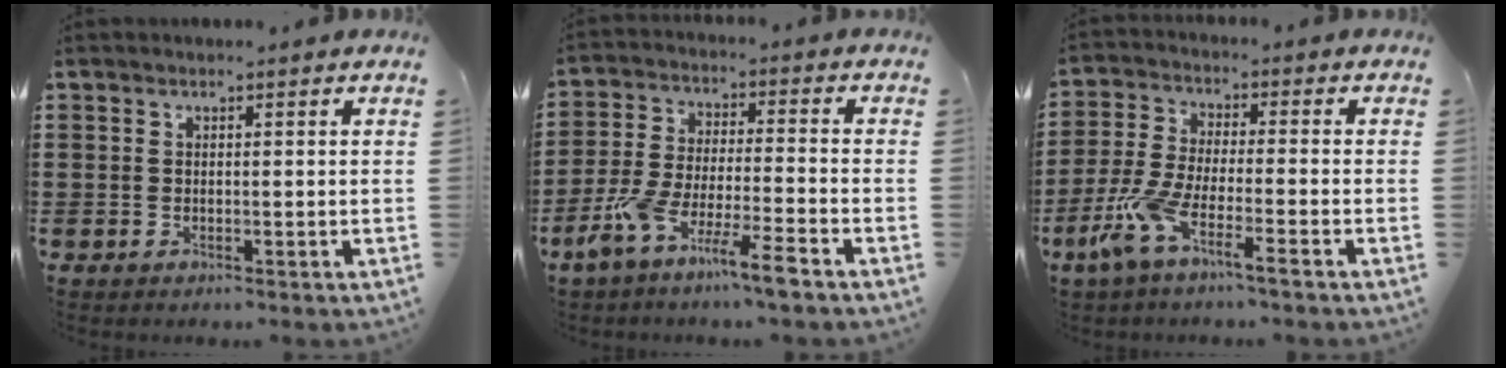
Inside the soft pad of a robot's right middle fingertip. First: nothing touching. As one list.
[{"total": 8.5, "force": [-6.6, 0.0, 5.4], "torque": [-0.126, -0.013, -0.133]}, {"total": 7.6, "force": [-5.0, 1.3, 5.6], "torque": [-0.146, -0.017, -0.103]}]